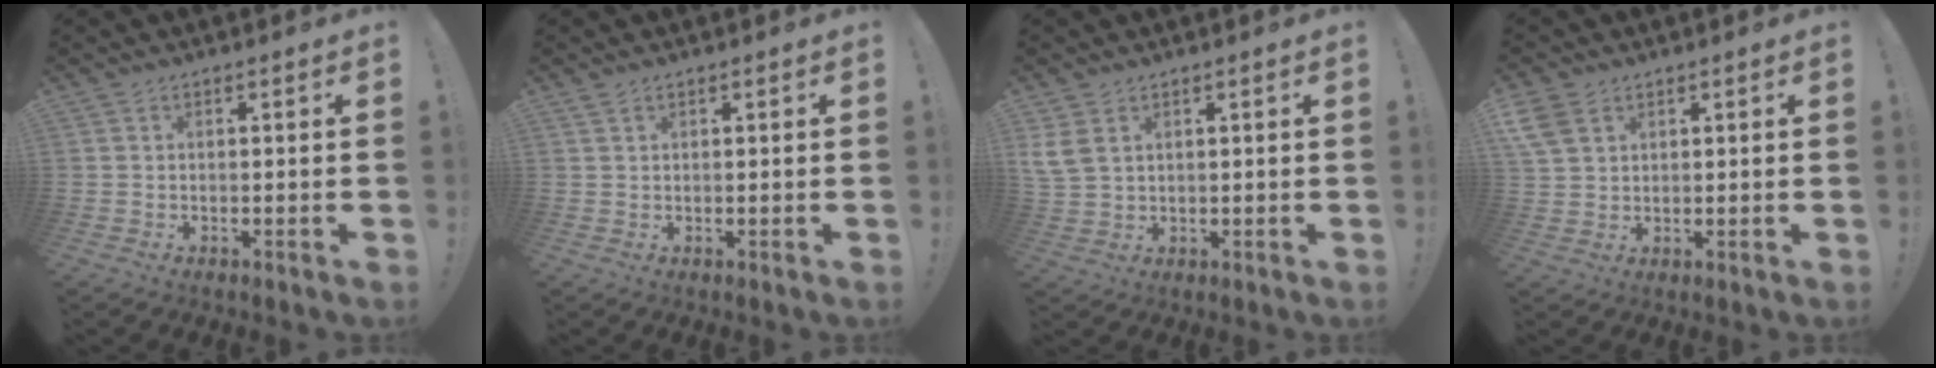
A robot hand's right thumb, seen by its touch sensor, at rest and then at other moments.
{"total": 1.0, "force": [0.8, 0.4, 0.5], "torque": [-0.005, -0.001, 0.013]}
{"total": 5.5, "force": [2.6, 3.4, 3.3], "torque": [-0.077, -0.009, 0.052]}
{"total": 6.3, "force": [3.3, 4.2, 3.4], "torque": [-0.061, -0.011, 0.065]}